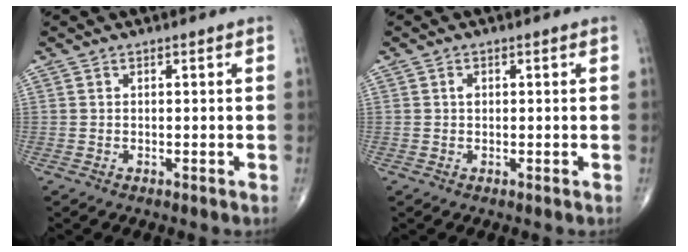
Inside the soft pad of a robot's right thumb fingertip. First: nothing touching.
{"total": 0.9, "force": [0.2, 0.7, 0.6], "torque": [-0.008, 0.001, 0.001]}